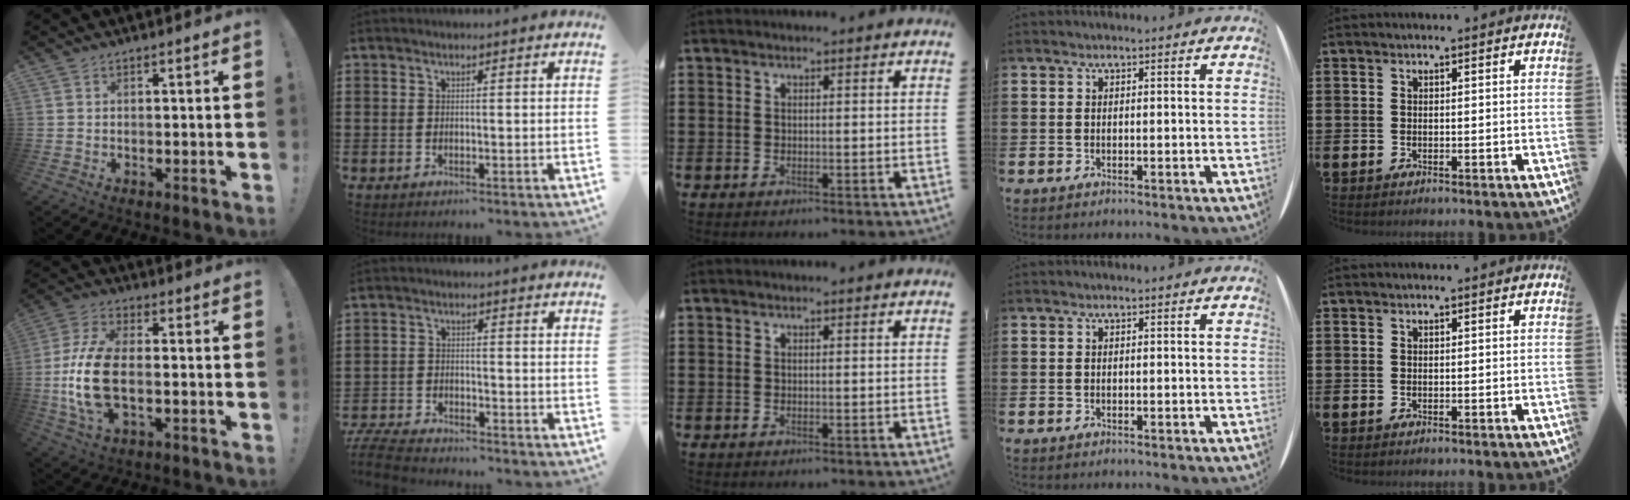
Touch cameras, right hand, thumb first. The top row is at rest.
{"thumb": {"total": 15.7, "force": [-2.3, 8.1, 13.3], "torque": [-0.281, -0.005, -0.035]}, "index": {"total": 5.0, "force": [-4.9, 0.6, 1.0], "torque": [-0.034, -0.001, -0.104]}}